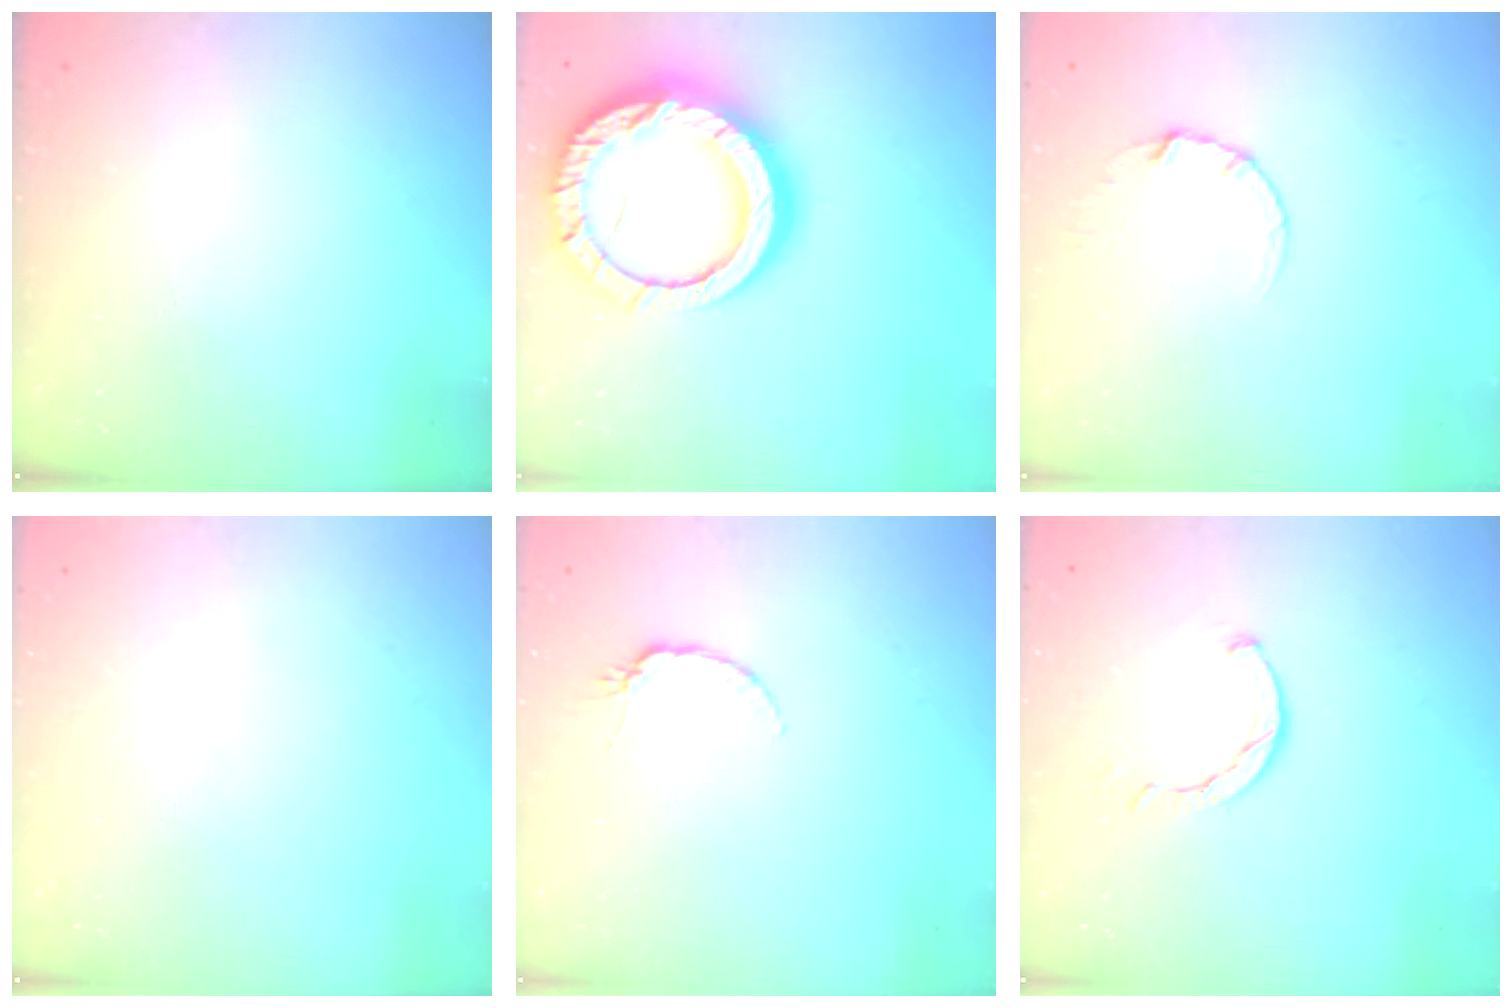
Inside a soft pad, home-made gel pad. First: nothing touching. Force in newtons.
{"total": 21.0, "press": 20.9, "slide": 2.1}
{"total": 2.7, "press": 2.7, "slide": 0.2}
{"total": 0.0}
{"total": 5.3, "press": 5.2, "slide": 0.6}
{"total": 2.5, "press": 2.5, "slide": 0.1}